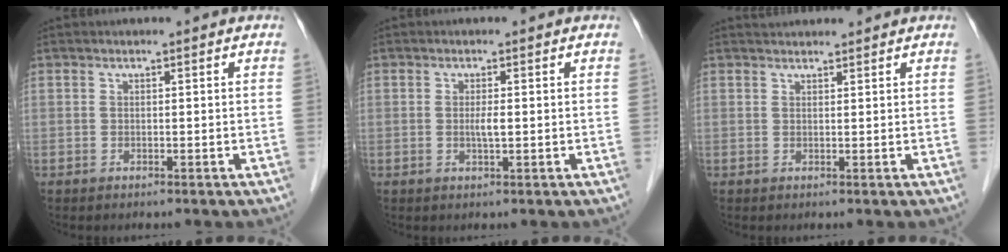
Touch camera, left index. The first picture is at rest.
{"total": 1.5, "force": [-0.1, 0.1, 1.5], "torque": [-0.030, -0.002, -0.002]}
{"total": 2.3, "force": [2.3, 0.3, 0.2], "torque": [-0.008, 0.025, 0.040]}